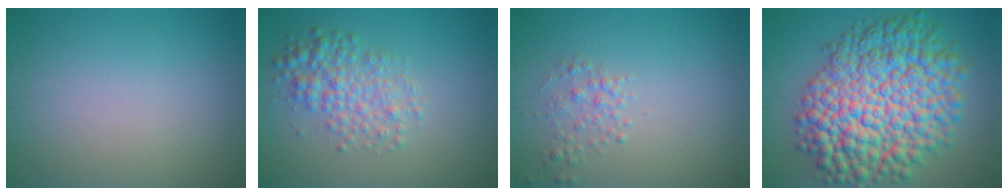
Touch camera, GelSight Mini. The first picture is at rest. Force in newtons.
{"total": 3.8, "press": 3.8, "slide": 0.1}
{"total": 1.6, "press": 1.6, "slide": 0.1}
{"total": 13.9, "press": 13.9, "slide": 0.3}